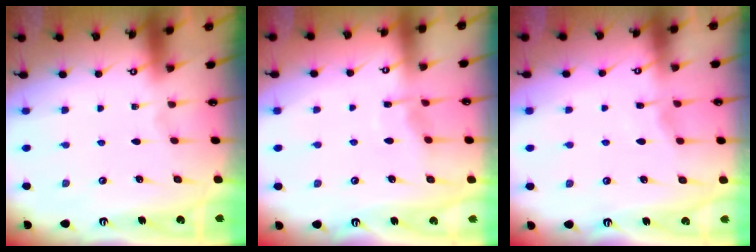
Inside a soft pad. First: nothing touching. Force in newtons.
{"total": 4.7, "press": 4.6, "slide": 0.6}
{"total": 2.9, "press": 2.9, "slide": 0.4}